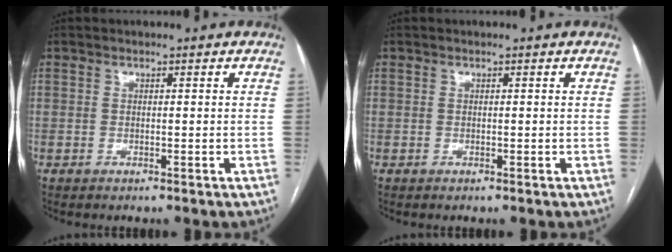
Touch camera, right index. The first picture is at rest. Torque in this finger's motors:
{"motor_torque": [0.01, 0.01, 0.00, 0.00]}